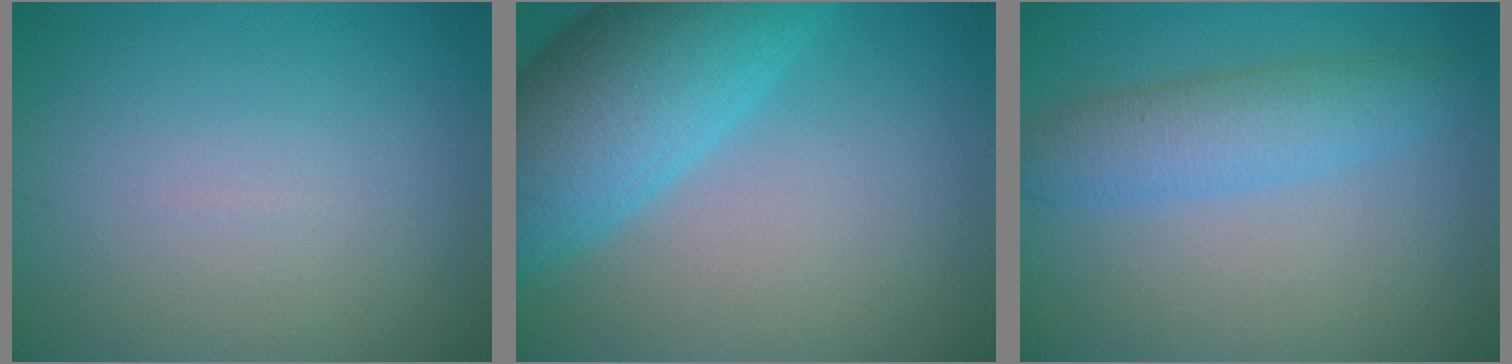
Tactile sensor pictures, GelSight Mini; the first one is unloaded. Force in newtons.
{"total": 8.6, "press": 8.6, "slide": 0.3}
{"total": 4.2, "press": 4.2, "slide": 0.1}